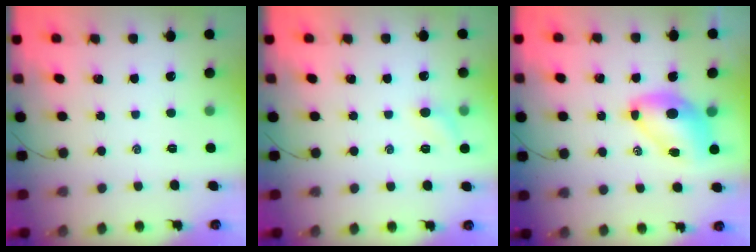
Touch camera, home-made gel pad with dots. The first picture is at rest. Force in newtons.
{"total": 5.7, "press": 5.4, "slide": 1.7}
{"total": 8.3, "press": 8.0, "slide": 2.1}